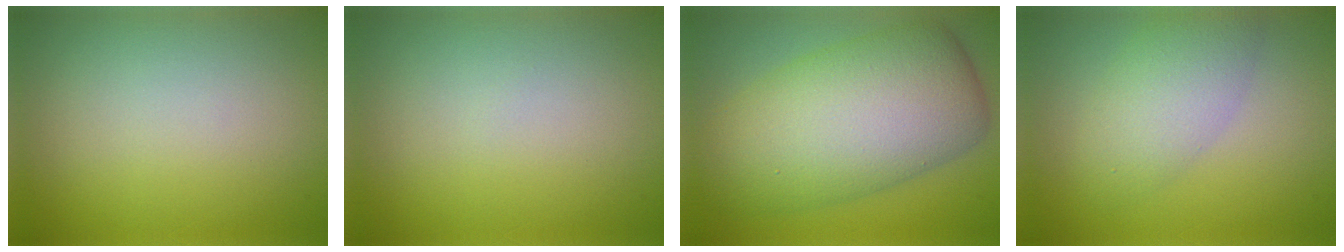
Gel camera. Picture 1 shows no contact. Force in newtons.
{"total": 0.0}
{"total": 11.1, "press": 11.1, "slide": 0.6}
{"total": 4.0, "press": 4.0, "slide": 0.1}